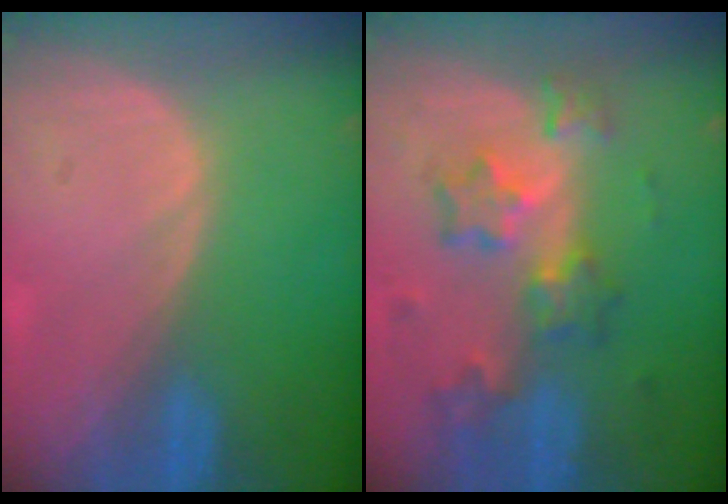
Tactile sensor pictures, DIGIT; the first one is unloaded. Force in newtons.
{"total": 8.4, "press": 7.3, "slide": 4.1}